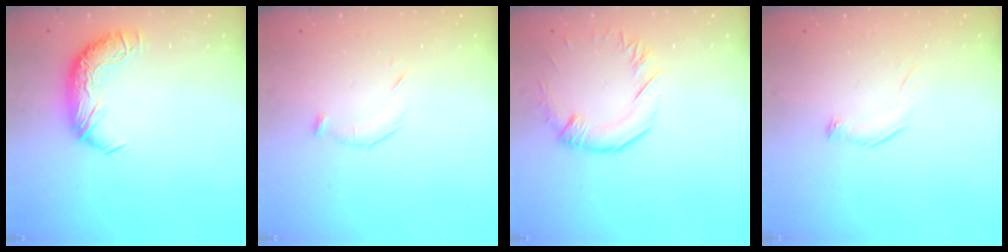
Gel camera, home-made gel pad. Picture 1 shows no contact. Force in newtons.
{"total": 5.8, "press": 5.8, "slide": 0.9}
{"total": 0.8, "press": 0.7, "slide": 0.4}
{"total": 5.5, "press": 5.4, "slide": 1.0}